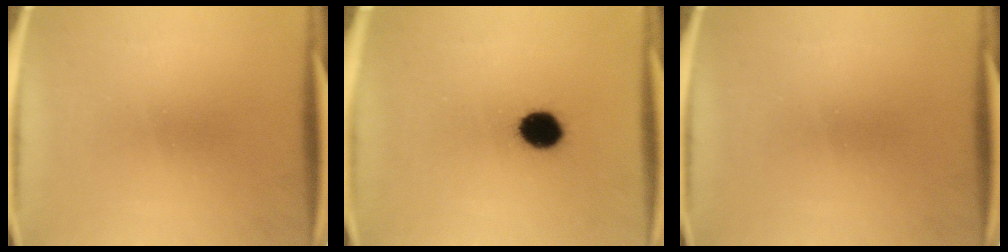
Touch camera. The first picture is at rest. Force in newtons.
{"total": 8.2}
{"total": 0.0}